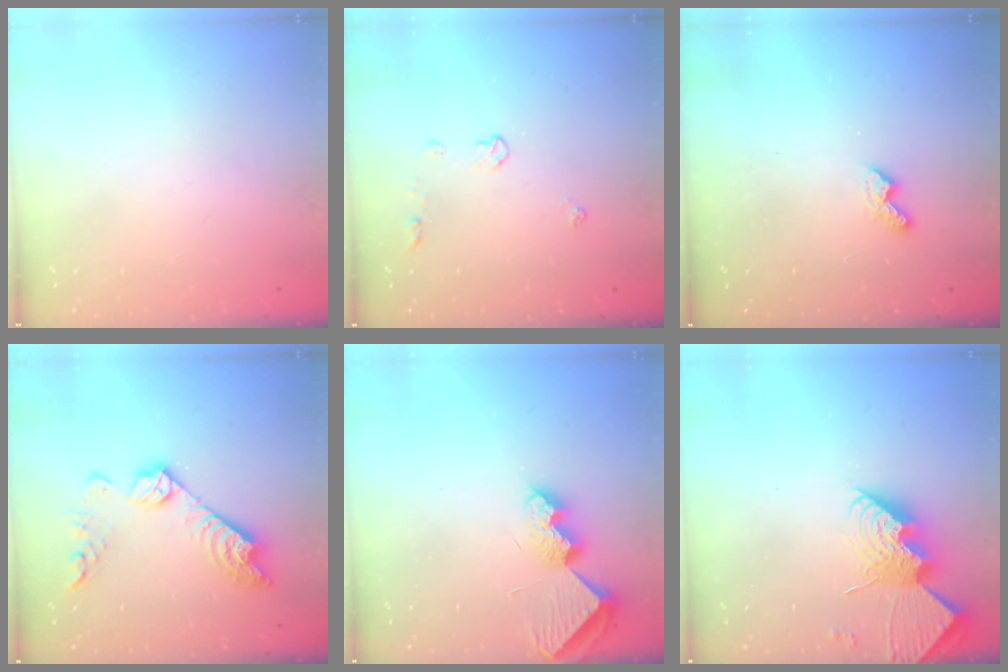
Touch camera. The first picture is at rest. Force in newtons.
{"total": 4.6, "press": 4.5, "slide": 0.7}
{"total": 5.3, "press": 5.2, "slide": 0.5}
{"total": 14.5, "press": 14.4, "slide": 0.7}
{"total": 9.1, "press": 9.1, "slide": 0.3}
{"total": 13.6, "press": 13.6, "slide": 1.2}